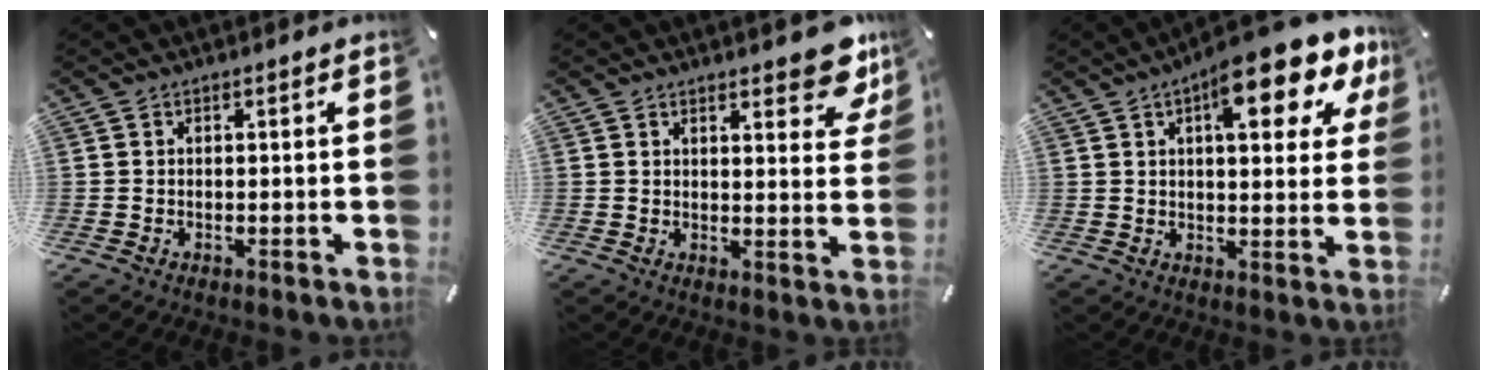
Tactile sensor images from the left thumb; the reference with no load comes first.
{"total": 8.3, "force": [6.0, 2.9, 4.9], "torque": [-0.052, -0.039, 0.099]}
{"total": 14.8, "force": [8.3, 5.2, 11.0], "torque": [-0.148, -0.044, 0.131]}